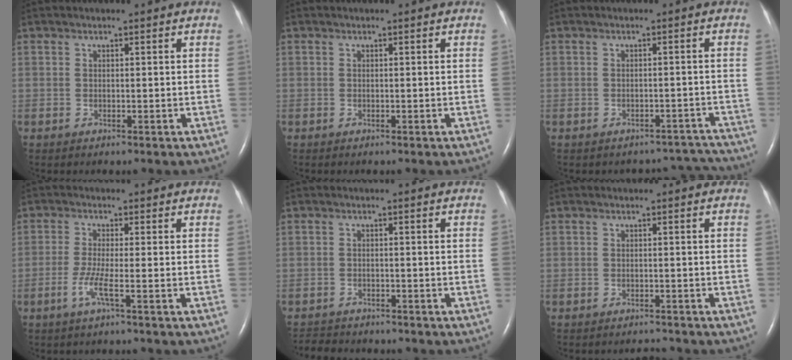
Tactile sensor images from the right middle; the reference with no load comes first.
{"total": 0.0}
{"total": 5.8, "force": [-5.4, 1.6, -1.3], "torque": [0.032, 0.035, -0.051]}
{"total": 3.2, "force": [-1.4, -0.5, 2.8], "torque": [-0.065, -0.008, -0.033]}
{"total": 4.9, "force": [-4.7, 1.1, 0.9], "torque": [-0.014, -0.011, -0.071]}
{"total": 1.1, "force": [-1.1, 0.0, -0.2], "torque": [0.002, -0.006, -0.013]}